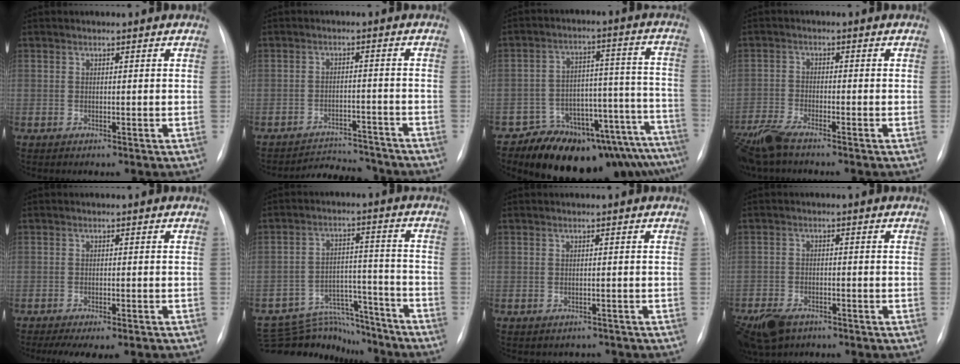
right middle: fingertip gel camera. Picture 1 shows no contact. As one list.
[{"total": 8.6, "force": [-8.4, 1.5, 0.6], "torque": [-0.006, 0.006, -0.117]}, {"total": 19.4, "force": [-17.4, 5.9, 6.3], "torque": [-0.012, 0.065, -0.231]}, {"total": 6.7, "force": [-5.6, 1.2, 3.5], "torque": [-0.078, -0.020, -0.110]}, {"total": 9.5, "force": [-7.9, 2.5, 4.7], "torque": [-0.063, -0.003, -0.103]}, {"total": 13.4, "force": [-12.6, 4.5, 0.8], "torque": [-0.006, 0.044, -0.190]}, {"total": 2.6, "force": [-2.3, 1.2, -0.2], "torque": [0.002, 0.009, -0.028]}, {"total": 11.0, "force": [-7.5, 6.1, 5.2], "torque": [-0.128, -0.012, -0.122]}]